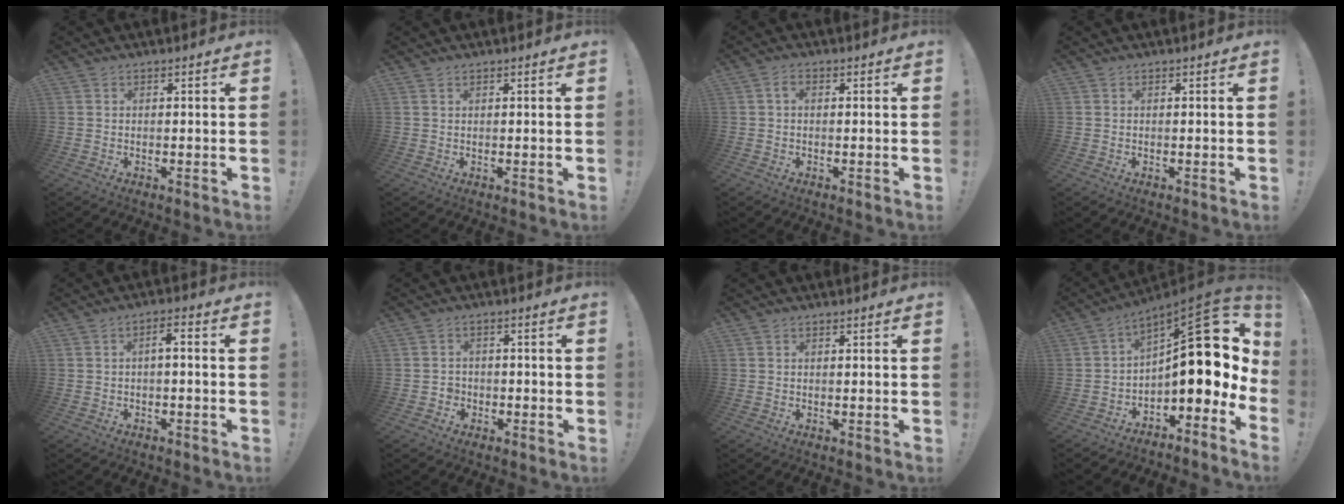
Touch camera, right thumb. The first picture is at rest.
{"total": 0.6, "force": [0.5, 0.2, 0.3], "torque": [-0.001, -0.001, 0.008]}
{"total": 1.8, "force": [0.1, 1.1, 1.5], "torque": [-0.023, 0.005, 0.000]}
{"total": 0.0}
{"total": 3.2, "force": [-1.4, 0.8, 2.7], "torque": [-0.055, 0.013, -0.026]}
{"total": 2.8, "force": [-1.6, 2.3, 0.6], "torque": [-0.014, 0.006, -0.028]}
{"total": 0.0}
{"total": 19.2, "force": [3.9, 8.2, 17.0], "torque": [-0.226, -0.030, 0.068]}